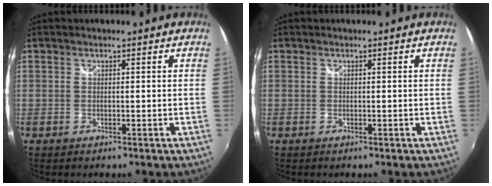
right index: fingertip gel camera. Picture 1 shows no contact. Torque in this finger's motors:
{"motor_torque": [0.00, 0.00, 0.00, 0.00]}